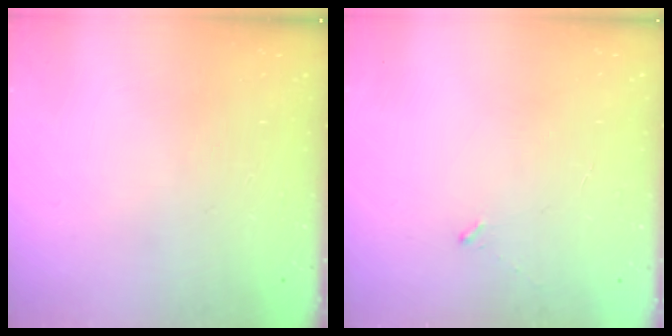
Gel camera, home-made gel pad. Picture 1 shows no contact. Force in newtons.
{"total": 1.6, "press": 1.6, "slide": 0.4}